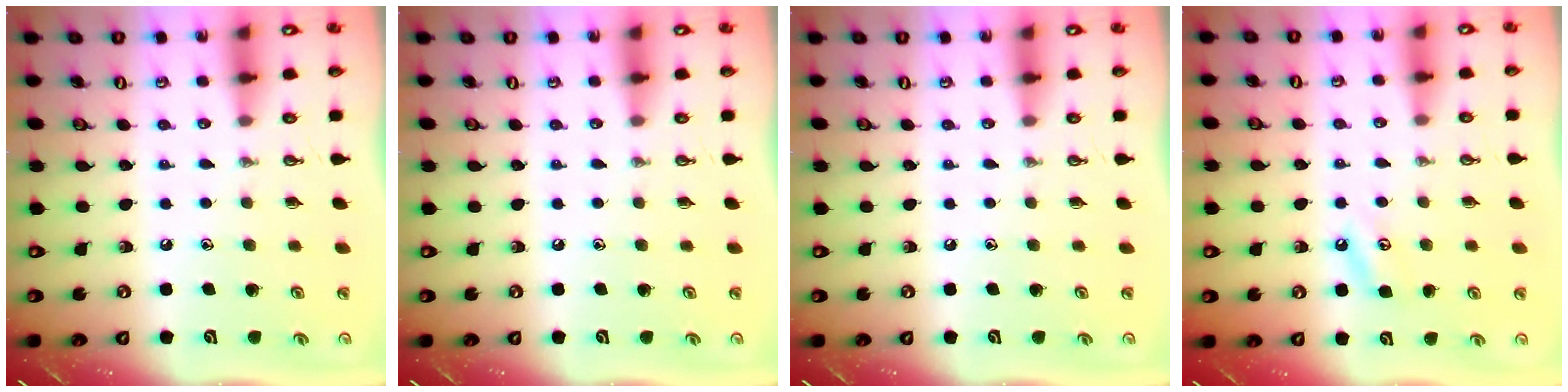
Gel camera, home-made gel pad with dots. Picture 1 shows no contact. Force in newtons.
{"total": 0.0}
{"total": 0.0}
{"total": 3.4, "press": 3.3, "slide": 0.7}